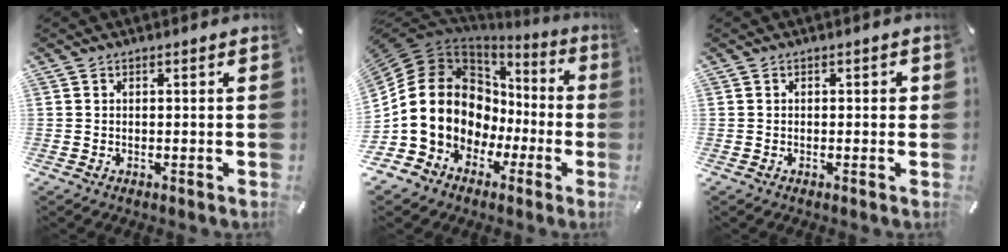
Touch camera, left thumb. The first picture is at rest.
{"total": 19.6, "force": [0.2, 16.3, 10.9], "torque": [-0.231, -0.020, 0.024]}
{"total": 0.9, "force": [-0.2, 0.6, 0.7], "torque": [-0.014, 0.003, -0.004]}